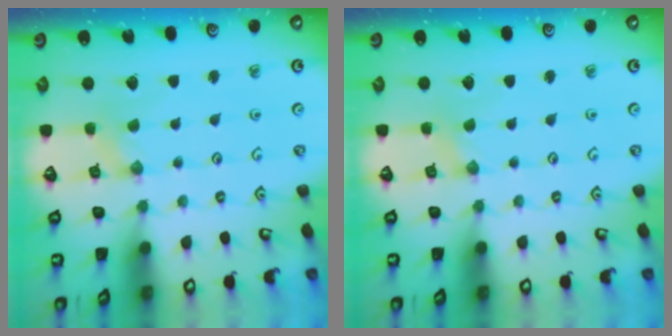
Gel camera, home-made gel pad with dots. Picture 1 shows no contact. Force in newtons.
{"total": 0.9, "press": 0.9, "slide": 0.2}